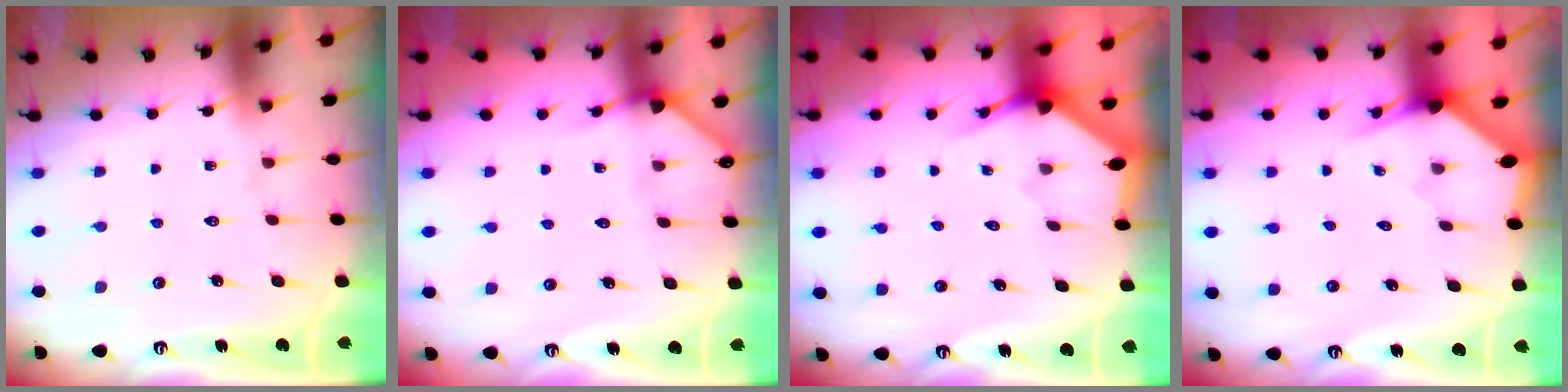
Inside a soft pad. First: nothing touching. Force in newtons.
{"total": 3.9, "press": 3.9, "slide": 0.2}
{"total": 3.0, "press": 3.0, "slide": 0.2}
{"total": 2.3, "press": 2.3, "slide": 0.1}